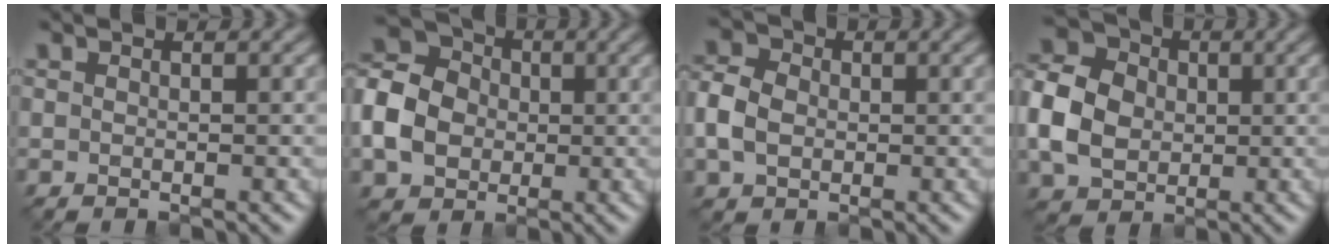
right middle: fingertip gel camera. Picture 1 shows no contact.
{"total": 7.6, "force": [-1.0, 6.3, 4.1], "torque": [-0.105, 0.009, -0.037]}
{"total": 4.6, "force": [-0.3, 3.7, 2.7], "torque": [-0.070, 0.004, -0.013]}
{"total": 7.4, "force": [-0.2, 6.1, 4.1], "torque": [-0.104, 0.010, -0.011]}